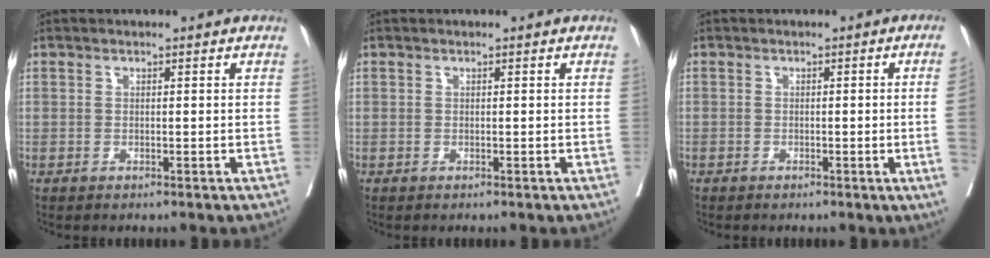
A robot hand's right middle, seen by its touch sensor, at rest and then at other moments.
{"total": 0.0}
{"total": 3.3, "force": [-0.5, -1.4, 2.9], "torque": [-0.033, -0.004, -0.007]}